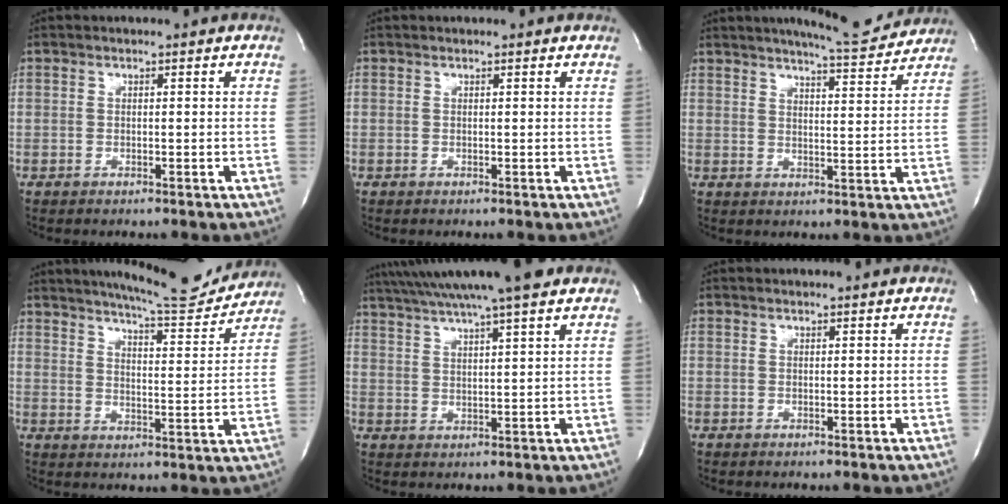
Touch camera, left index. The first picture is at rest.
{"total": 1.4, "force": [1.4, 0.1, 0.2], "torque": [-0.011, 0.014, 0.015]}
{"total": 9.4, "force": [9.0, 0.5, 2.9], "torque": [-0.038, -0.020, 0.113]}
{"total": 14.4, "force": [13.6, 1.1, 4.6], "torque": [-0.066, -0.037, 0.179]}
{"total": 16.0, "force": [13.4, 0.0, 8.7], "torque": [-0.151, 0.023, 0.197]}
{"total": 1.6, "force": [1.5, 0.0, 0.3], "torque": [-0.008, 0.013, 0.022]}